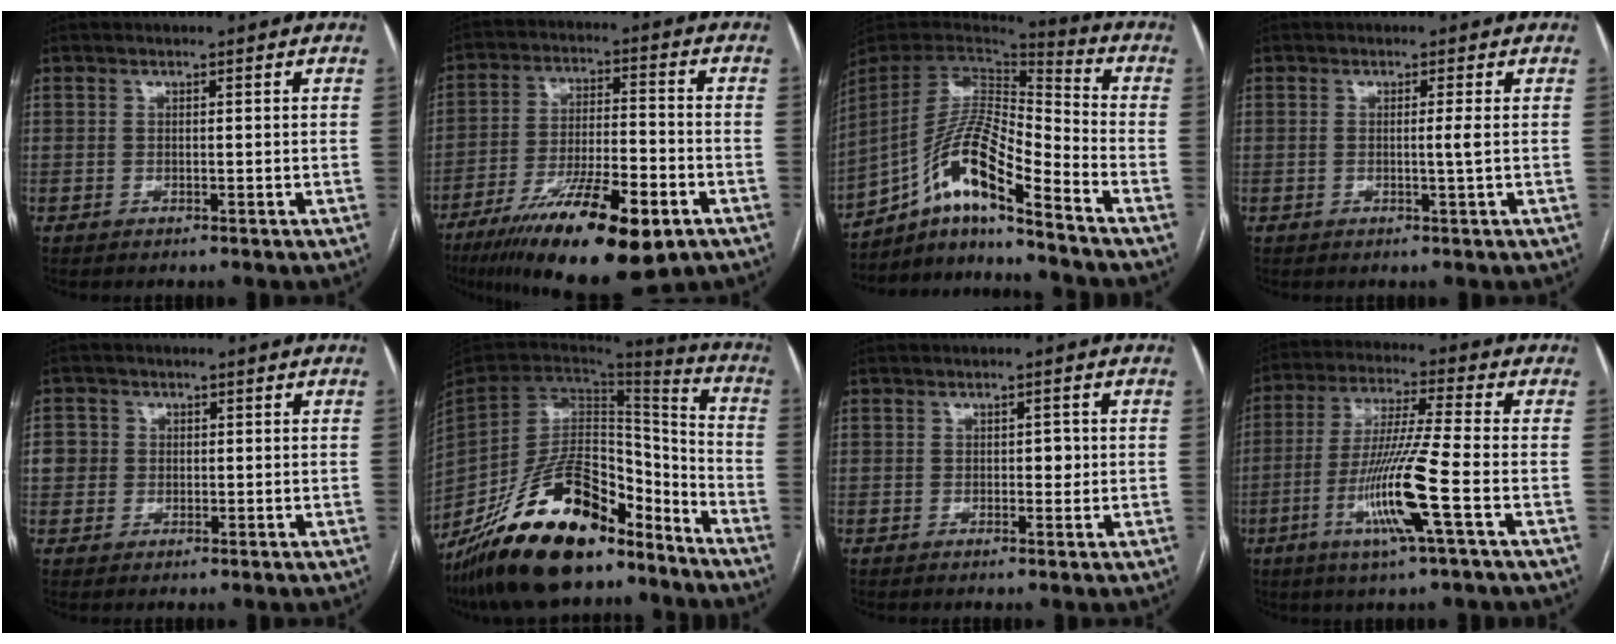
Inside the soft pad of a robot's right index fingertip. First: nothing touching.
{"total": 18.1, "force": [-10.6, 3.5, 14.2], "torque": [-0.234, -0.029, -0.175]}
{"total": 15.4, "force": [-10.1, 1.8, 11.4], "torque": [-0.224, 0.015, -0.180]}
{"total": 1.5, "force": [-0.1, -0.5, 1.4], "torque": [-0.024, -0.001, -0.003]}
{"total": 3.6, "force": [0.3, 3.5, 0.7], "torque": [-0.002, 0.013, 0.007]}
{"total": 25.2, "force": [-18.3, 9.2, 14.6], "torque": [-0.295, -0.010, -0.315]}
{"total": 1.8, "force": [0.0, 1.0, 1.5], "torque": [-0.015, 0.003, -0.001]}
{"total": 12.6, "force": [-4.3, -1.0, 11.8], "torque": [-0.235, -0.015, -0.088]}